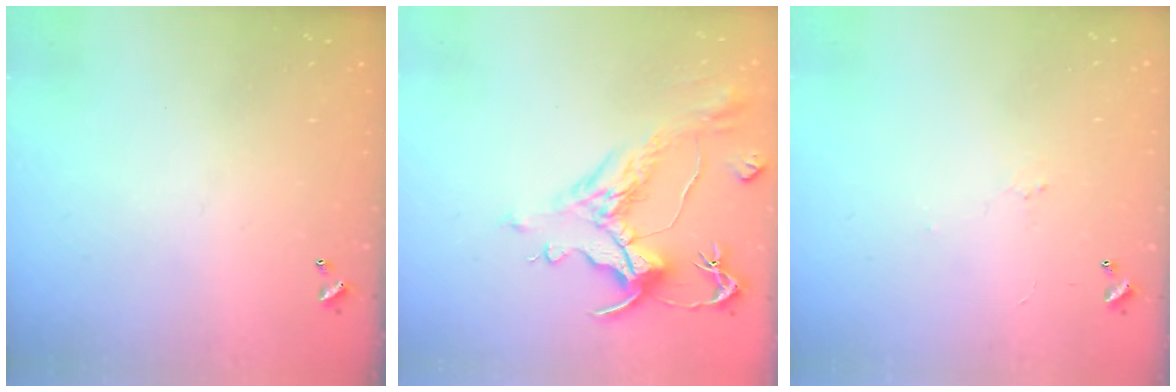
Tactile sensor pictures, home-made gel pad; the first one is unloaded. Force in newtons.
{"total": 2.0, "press": 1.5, "slide": 1.4}
{"total": 1.9, "press": 1.8, "slide": 0.6}